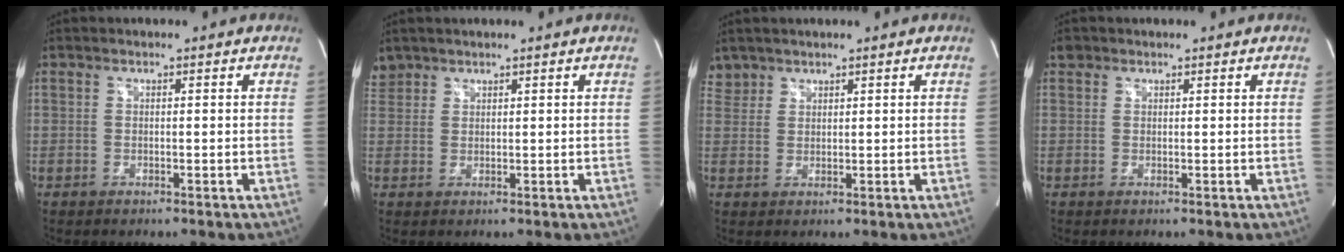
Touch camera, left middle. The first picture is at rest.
{"total": 2.5, "force": [2.2, 1.3, -0.2], "torque": [0.005, 0.013, 0.044]}
{"total": 2.5, "force": [2.1, 1.3, -0.4], "torque": [0.012, 0.011, 0.041]}
{"total": 1.0, "force": [0.7, 0.8, 0.1], "torque": [0.003, 0.010, 0.009]}